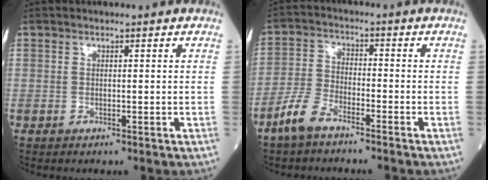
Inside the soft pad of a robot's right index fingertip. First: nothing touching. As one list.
[{"total": 5.8, "force": [-4.5, 1.9, 3.1], "torque": [-0.078, -0.003, -0.094]}]